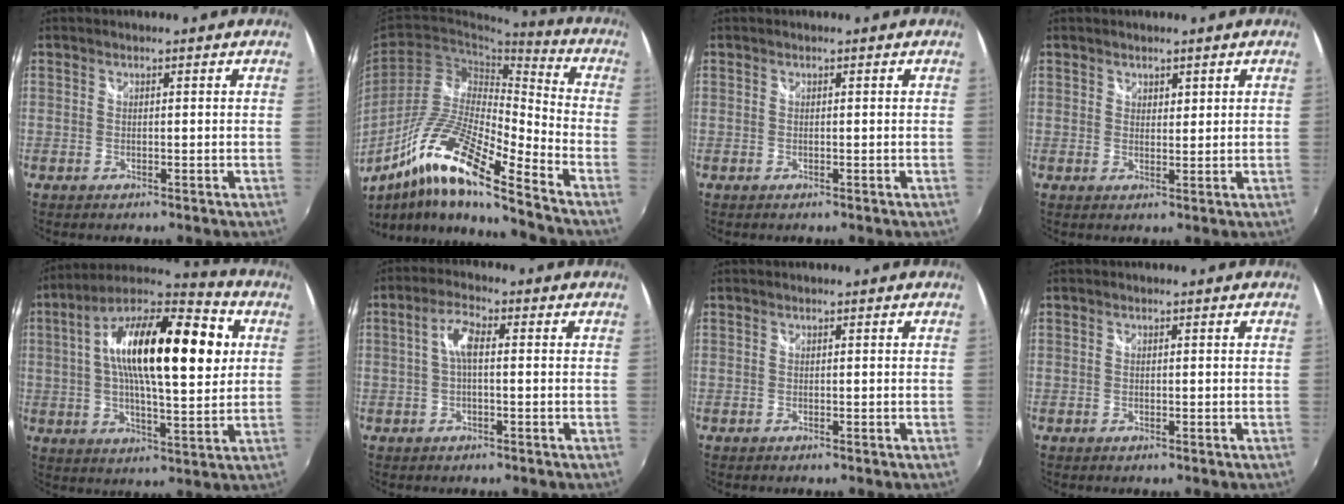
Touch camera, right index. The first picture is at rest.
{"total": 17.0, "force": [-10.8, 2.1, 13.0], "torque": [-0.234, -0.011, -0.215]}
{"total": 0.0}
{"total": 1.5, "force": [1.0, 1.0, 0.3], "torque": [0.000, 0.002, 0.017]}
{"total": 22.9, "force": [4.6, 7.8, 21.1], "torque": [-0.368, 0.037, 0.059]}
{"total": 4.2, "force": [0.1, 1.4, 4.0], "torque": [-0.080, 0.013, 0.002]}
{"total": 0.0}
{"total": 0.0}